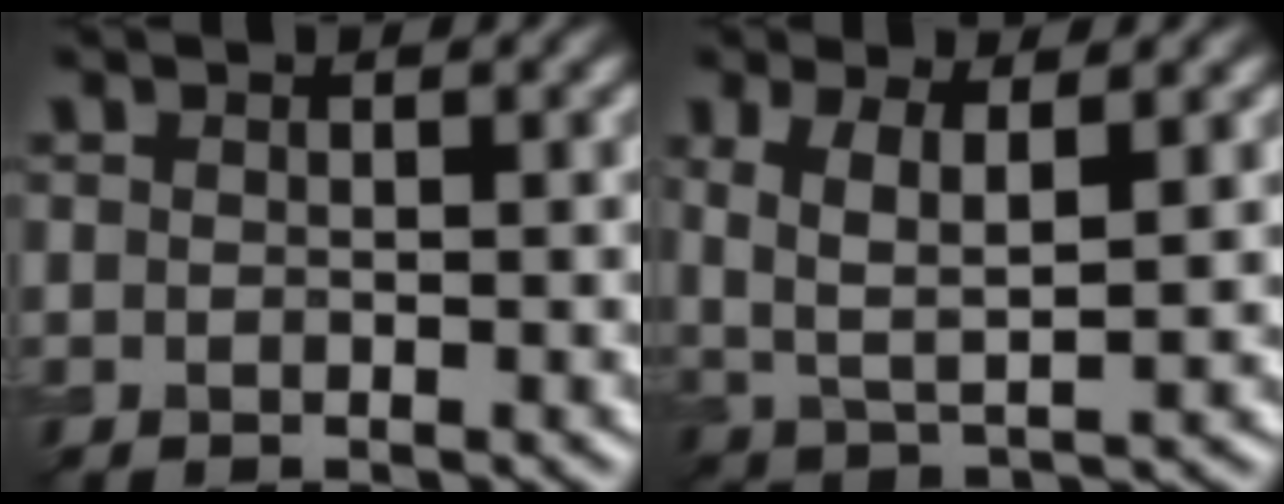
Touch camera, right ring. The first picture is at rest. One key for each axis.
{"total": 4.5, "fx": 1.4, "fy": 1.6, "fz": 4.0, "tx": -0.086, "ty": 0.003, "tz": 0.029}